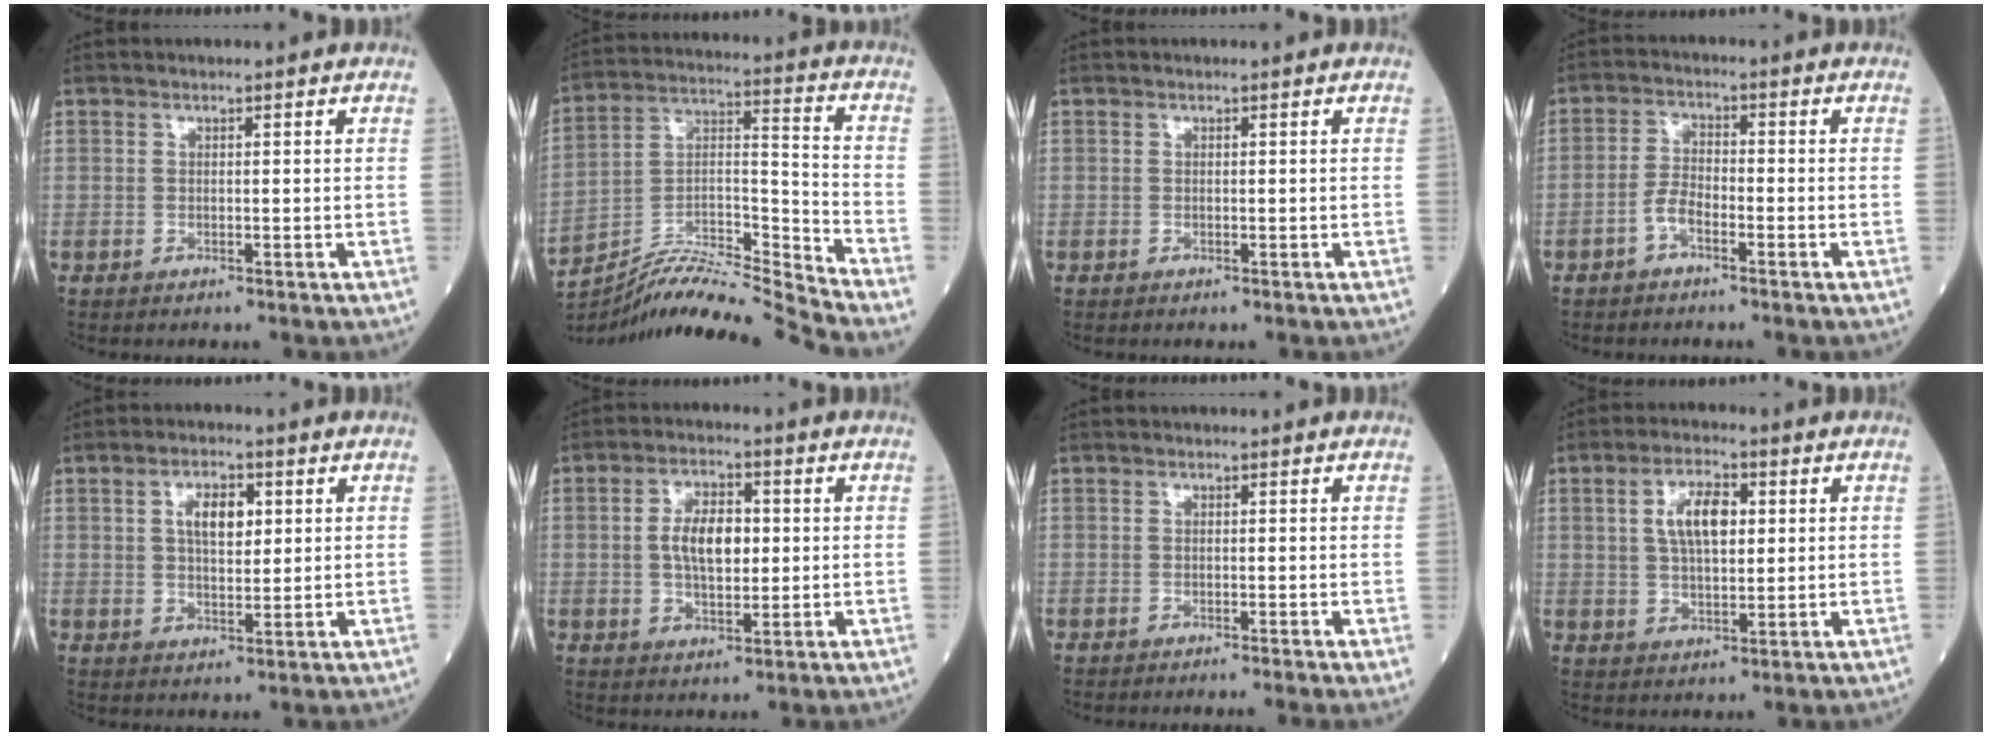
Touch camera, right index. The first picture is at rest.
{"total": 15.3, "force": [-14.6, -2.1, 3.8], "torque": [-0.066, 0.038, -0.263]}
{"total": 0.0}
{"total": 3.5, "force": [-2.0, 1.3, 2.5], "torque": [-0.050, 0.007, -0.041]}
{"total": 5.5, "force": [1.7, 2.5, 4.6], "torque": [-0.079, 0.008, 0.030]}
{"total": 7.0, "force": [0.6, 3.3, 6.2], "torque": [-0.116, 0.012, 0.010]}
{"total": 2.2, "force": [-1.8, -0.9, 0.8], "torque": [-0.005, 0.004, -0.028]}
{"total": 7.2, "force": [1.9, 3.0, 6.3], "torque": [-0.120, 0.012, 0.036]}